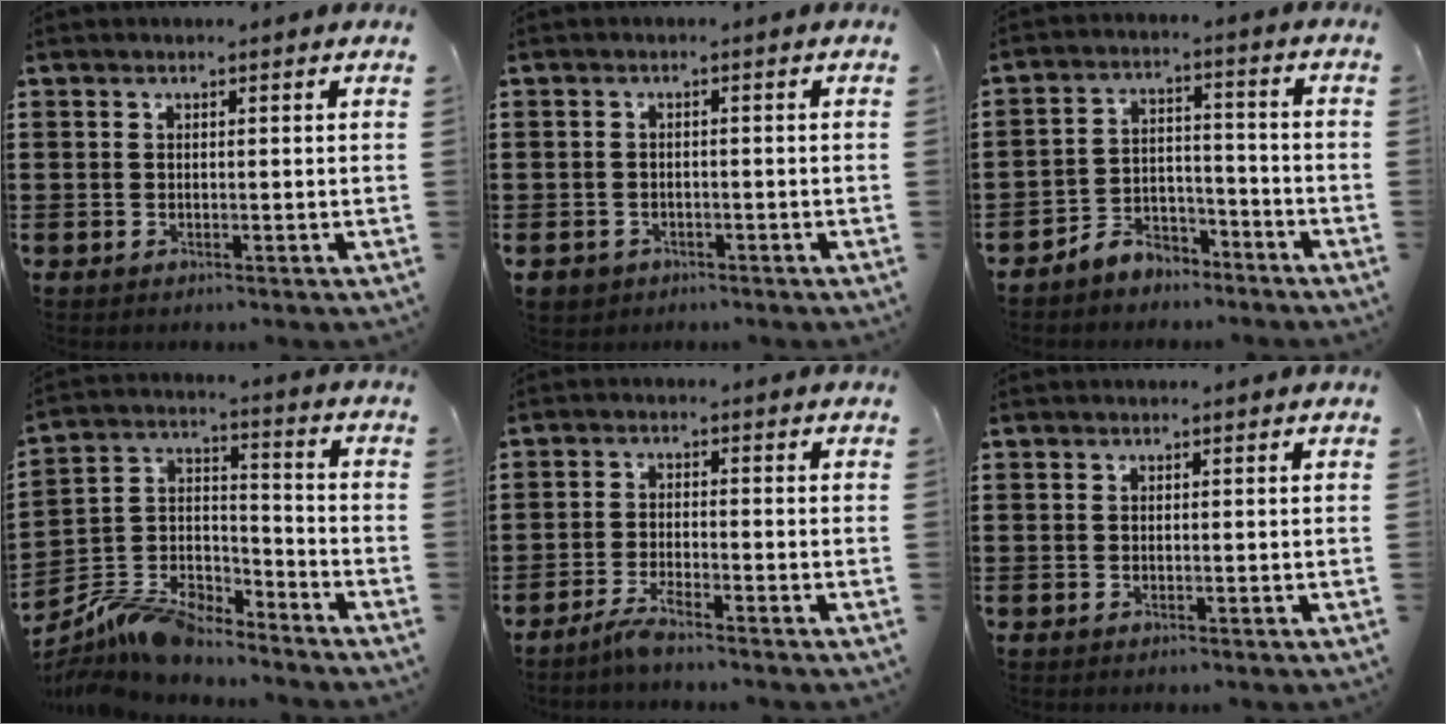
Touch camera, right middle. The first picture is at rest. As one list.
[{"total": 1.2, "force": [-0.9, 0.8, 0.0], "torque": [-0.004, 0.002, -0.022]}, {"total": 4.8, "force": [-4.4, 1.9, 0.1], "torque": [-0.008, 0.010, -0.093]}, {"total": 9.9, "force": [-9.4, 1.6, 2.5], "torque": [-0.061, 0.015, -0.190]}, {"total": 2.8, "force": [-2.5, -0.3, 1.2], "torque": [-0.034, -0.003, -0.052]}, {"total": 0.0}]